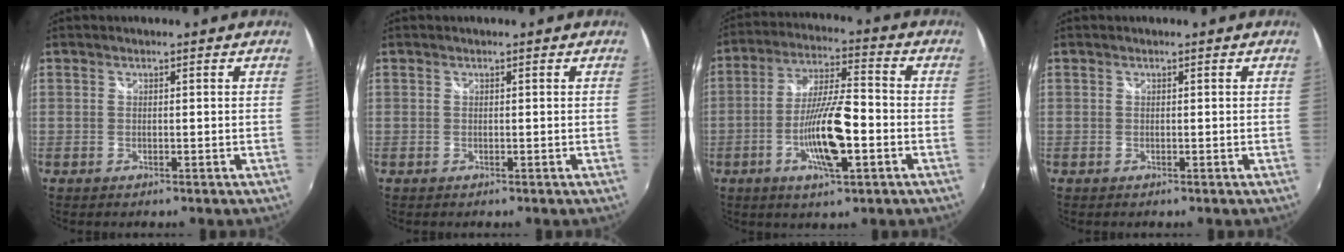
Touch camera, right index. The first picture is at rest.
{"total": 0.0}
{"total": 12.5, "force": [-4.1, 2.6, 11.5], "torque": [-0.227, -0.006, -0.074]}
{"total": 0.0}